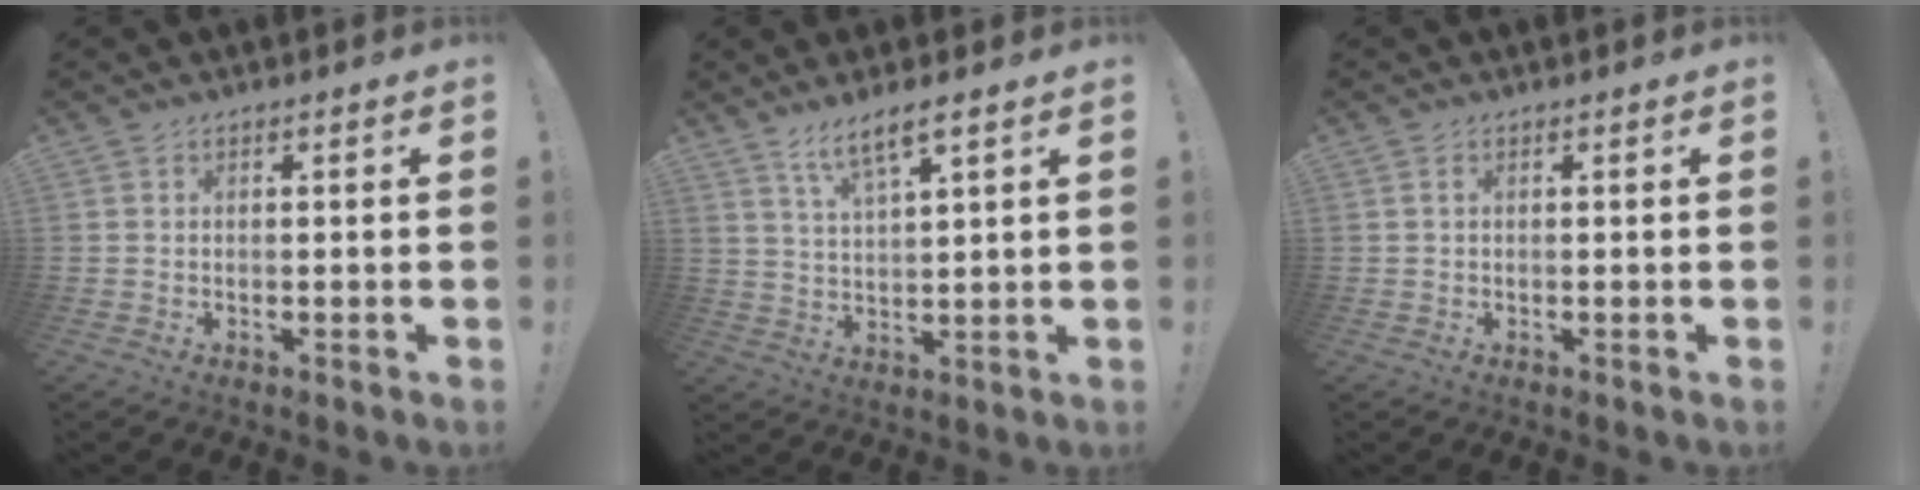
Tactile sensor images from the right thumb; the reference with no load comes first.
{"total": 6.4, "force": [4.7, 0.8, 4.1], "torque": [-0.078, -0.021, 0.082]}
{"total": 0.7, "force": [0.3, 0.2, 0.6], "torque": [-0.021, 0.005, 0.006]}